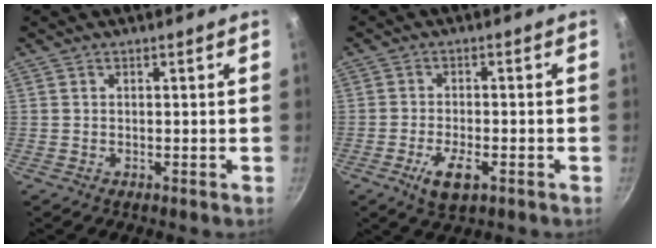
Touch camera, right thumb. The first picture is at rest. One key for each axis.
{"total": 6.2, "fx": -2.7, "fy": 2.5, "fz": 5.0, "tx": -0.093, "ty": 0.006, "tz": -0.047}